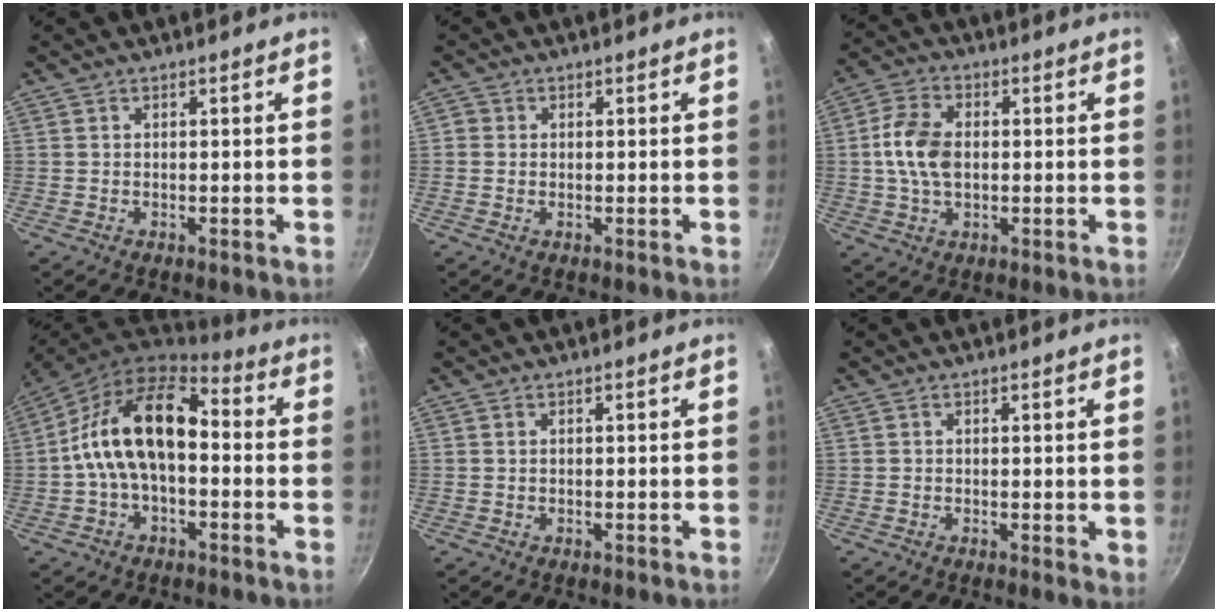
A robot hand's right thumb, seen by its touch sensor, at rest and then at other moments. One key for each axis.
{"total": 1.3, "fx": 0.0, "fy": 1.2, "fz": 0.4, "tx": -0.007, "ty": 0.002, "tz": -0.004}
{"total": 8.9, "fx": 0.1, "fy": 5.8, "fz": 6.7, "tx": -0.125, "ty": 0.013, "tz": -0.001}
{"total": 16.2, "fx": -0.4, "fy": 9.6, "fz": 13.0, "tx": -0.208, "ty": 0.044, "tz": -0.026}
{"total": 0.0}
{"total": 1.3, "fx": 0.3, "fy": 0.6, "fz": 1.2, "tx": -0.015, "ty": -0.003, "tz": 0.003}